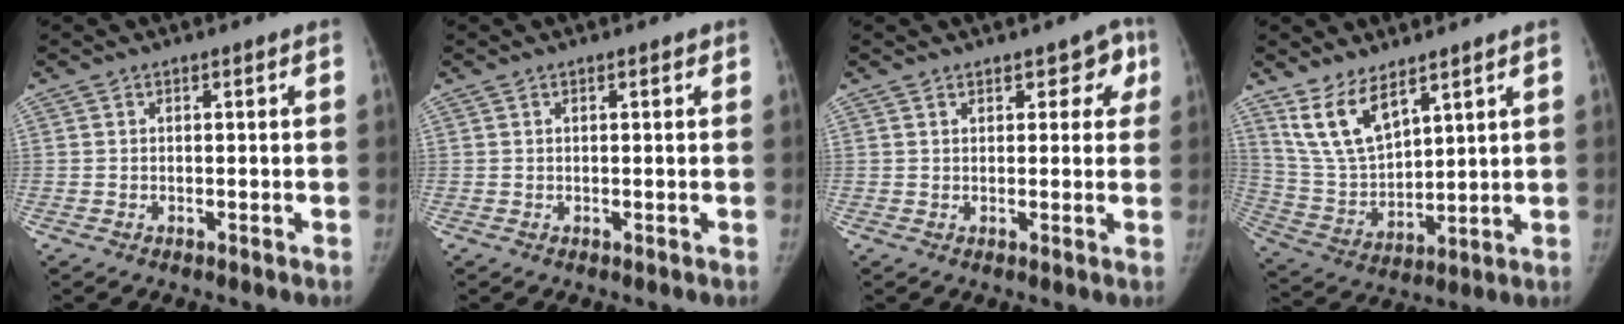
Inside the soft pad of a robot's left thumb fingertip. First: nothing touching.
{"total": 0.6, "force": [0.4, 0.2, 0.4], "torque": [-0.006, 0.000, 0.003]}
{"total": 4.4, "force": [2.4, 2.8, 2.5], "torque": [0.016, -0.003, 0.022]}
{"total": 11.4, "force": [7.5, 5.0, 7.0], "torque": [-0.121, -0.039, 0.168]}